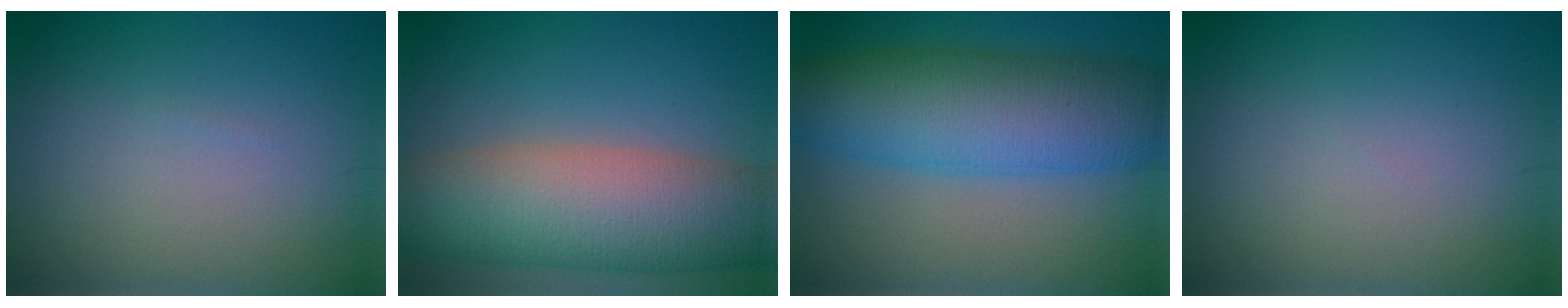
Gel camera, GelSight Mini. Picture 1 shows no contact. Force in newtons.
{"total": 10.6, "press": 10.6, "slide": 0.8}
{"total": 10.2, "press": 10.2, "slide": 0.1}
{"total": 0.0}